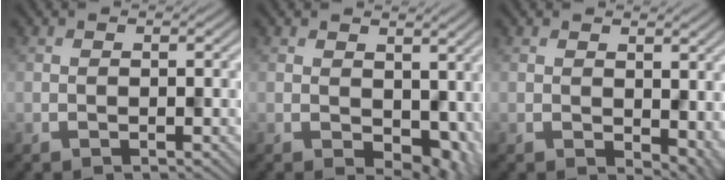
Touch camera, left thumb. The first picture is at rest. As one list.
[{"total": 6.0, "force": [-0.4, 4.1, 4.3], "torque": [-0.060, -0.028, 0.005]}, {"total": 4.5, "force": [-1.1, 2.9, 3.2], "torque": [-0.047, -0.015, 0.007]}]